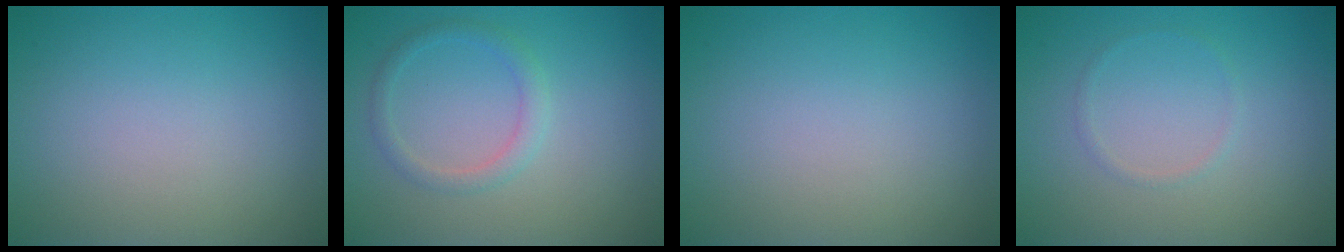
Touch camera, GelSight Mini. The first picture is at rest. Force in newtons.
{"total": 1.7, "press": 1.7, "slide": 0.1}
{"total": 0.0}
{"total": 0.6, "press": 0.6, "slide": 0.1}